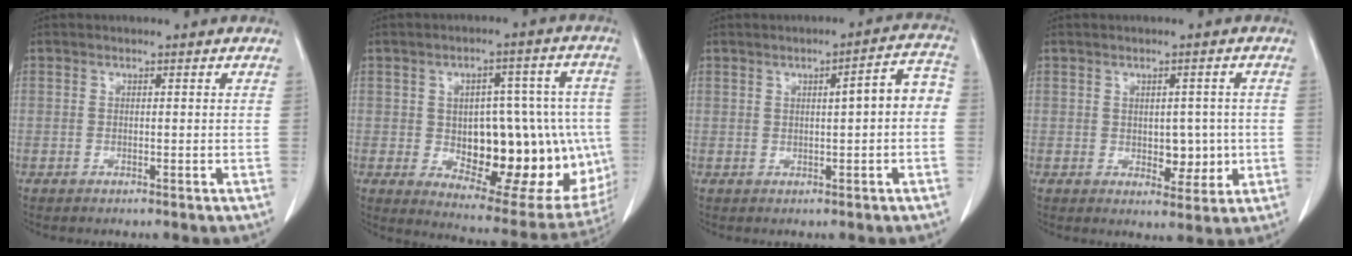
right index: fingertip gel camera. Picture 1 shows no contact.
{"total": 23.2, "force": [-3.2, 10.8, 20.3], "torque": [-0.232, 0.021, -0.012]}
{"total": 5.5, "force": [0.2, 1.0, 5.4], "torque": [-0.068, 0.024, -0.001]}
{"total": 4.6, "force": [-0.3, 2.8, 3.6], "torque": [-0.039, 0.002, 0.003]}